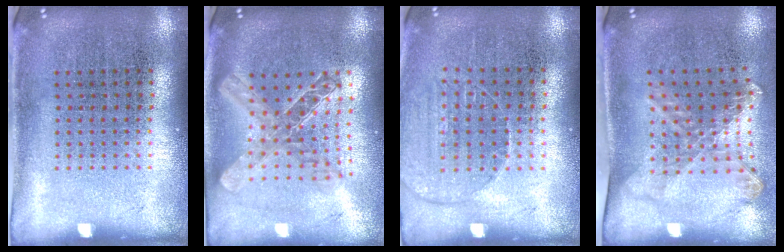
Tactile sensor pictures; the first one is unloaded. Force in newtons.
{"total": 2.0, "press": 1.7, "slide": 1.0}
{"total": 1.4, "press": 1.3, "slide": 0.3}
{"total": 1.9, "press": 1.4, "slide": 1.3}